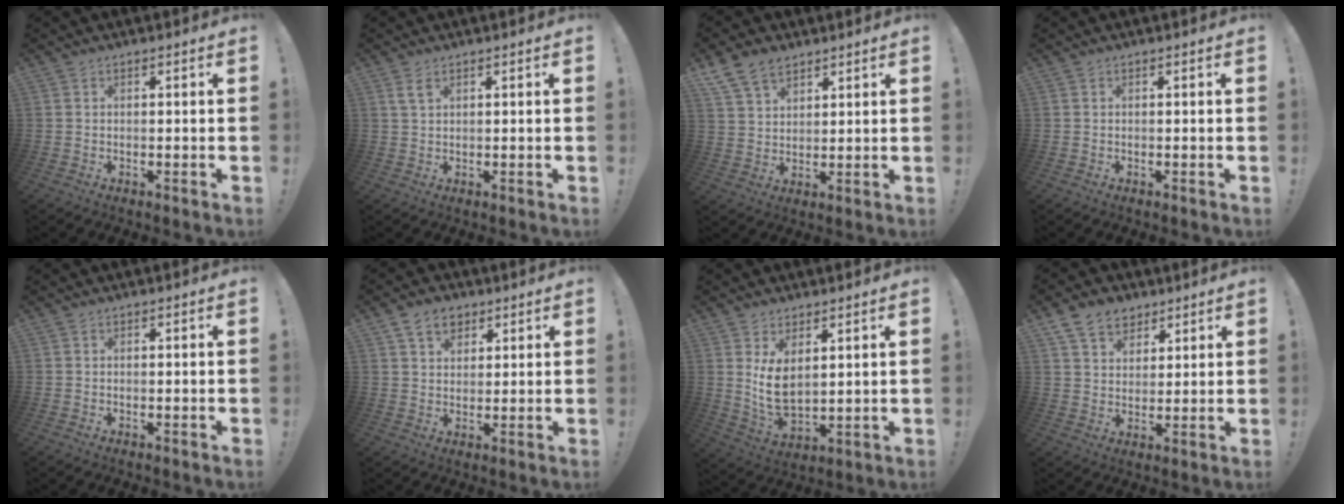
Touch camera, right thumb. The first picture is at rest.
{"total": 2.9, "force": [1.5, 1.1, 2.2], "torque": [-0.039, -0.001, 0.027]}
{"total": 9.0, "force": [6.3, 5.6, 3.3], "torque": [-0.058, -0.030, 0.123]}
{"total": 0.0}
{"total": 0.0}
{"total": 7.9, "force": [4.5, 5.6, 3.3], "torque": [-0.047, -0.012, 0.084]}
{"total": 8.4, "force": [3.6, 4.8, 5.9], "torque": [-0.114, -0.029, 0.069]}
{"total": 9.9, "force": [6.1, 7.1, 3.3], "torque": [-0.053, -0.030, 0.120]}